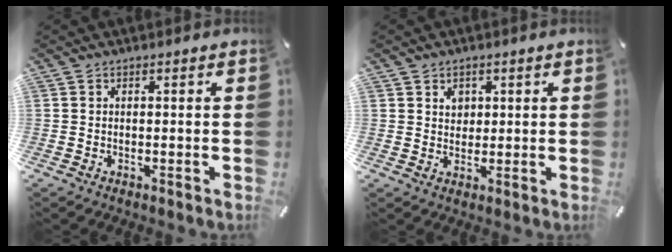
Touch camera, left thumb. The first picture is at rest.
{"total": 3.3, "force": [1.2, 3.0, 0.8], "torque": [0.000, -0.005, 0.017]}